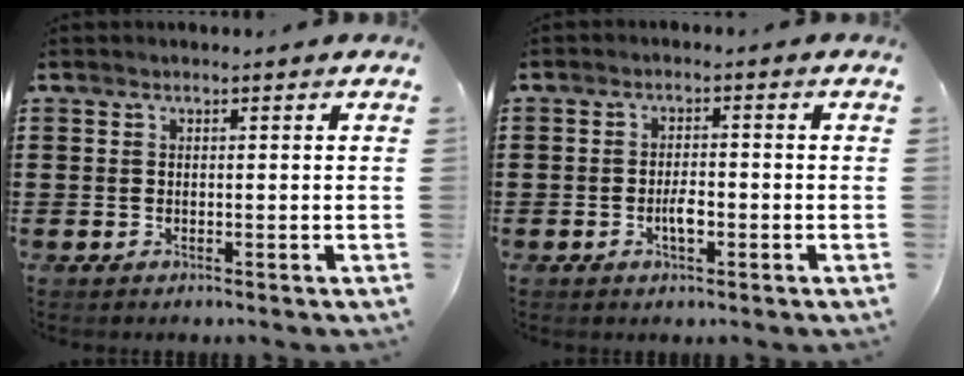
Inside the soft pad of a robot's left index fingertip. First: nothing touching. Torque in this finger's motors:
{"motor_torque": [0.08, 0.06, 0.08, 0.04]}